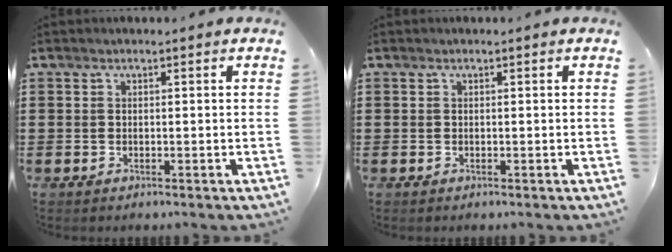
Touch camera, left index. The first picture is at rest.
{"total": 0.0}